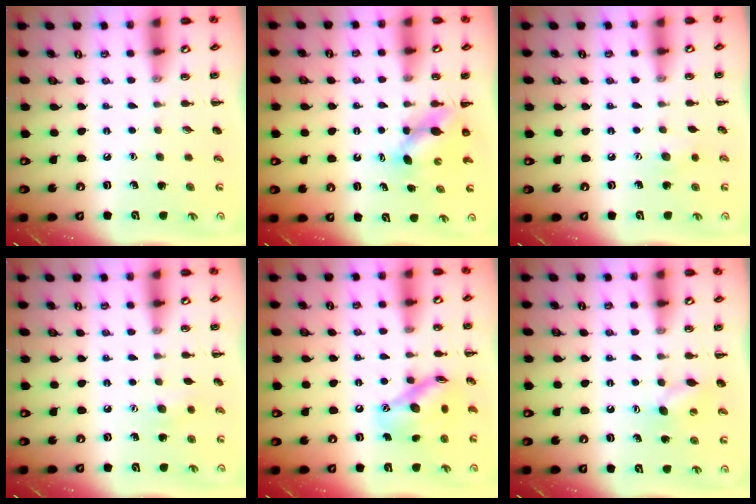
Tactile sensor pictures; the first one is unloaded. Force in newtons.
{"total": 4.6, "press": 4.6, "slide": 0.3}
{"total": 5.7, "press": 5.6, "slide": 1.4}
{"total": 6.6, "press": 6.5, "slide": 1.4}
{"total": 14.3, "press": 14.1, "slide": 2.2}
{"total": 7.0, "press": 6.9, "slide": 1.3}